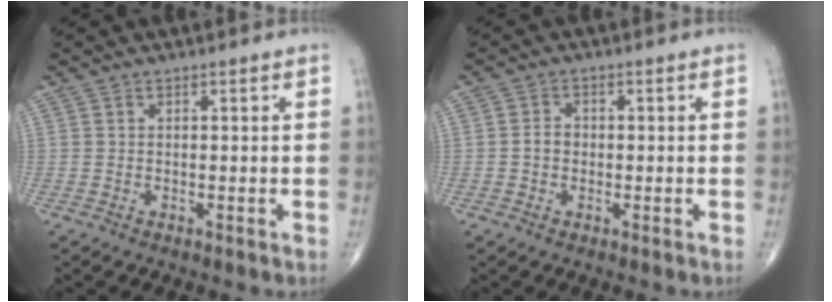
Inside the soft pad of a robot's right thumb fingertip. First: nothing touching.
{"total": 2.3, "force": [-0.4, 1.9, 1.2], "torque": [-0.012, 0.009, -0.011]}